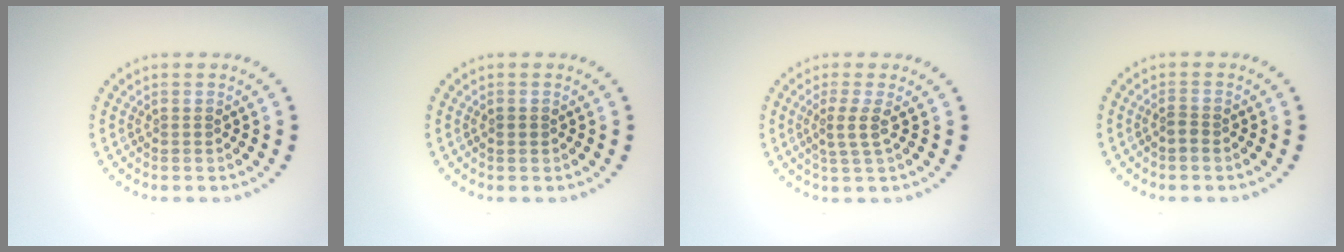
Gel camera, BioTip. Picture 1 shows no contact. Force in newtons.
{"total": 0.8, "press": 0.8, "slide": 0.0}
{"total": 1.8, "press": 1.3, "slide": 1.3}
{"total": 1.0, "press": 0.8, "slide": 0.7}